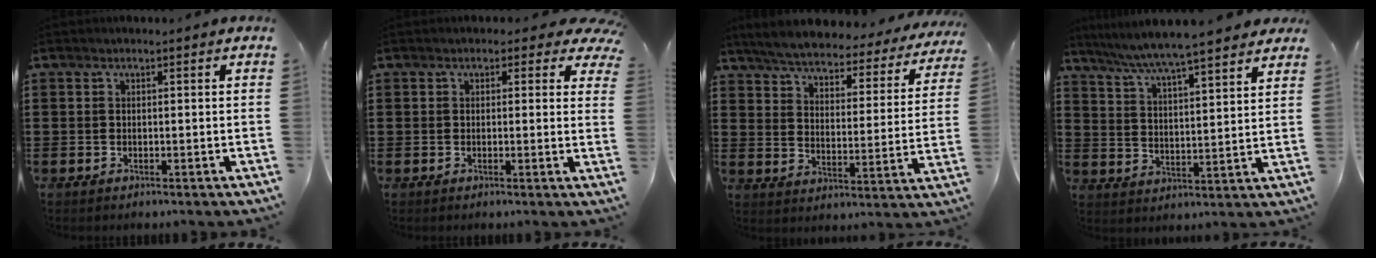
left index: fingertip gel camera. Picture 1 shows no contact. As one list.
[{"total": 1.8, "force": [0.9, 1.2, 1.0], "torque": [-0.011, 0.003, 0.010]}, {"total": 4.8, "force": [4.7, 0.3, 1.1], "torque": [-0.048, -0.037, 0.076]}, {"total": 6.1, "force": [5.7, -0.2, 2.3], "torque": [-0.069, -0.034, 0.096]}]